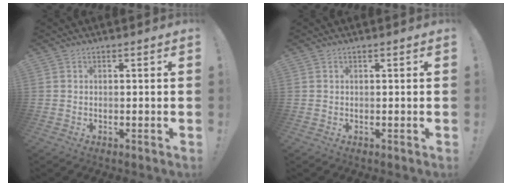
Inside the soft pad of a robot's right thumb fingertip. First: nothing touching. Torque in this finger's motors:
{"motor_torque": [-0.22, 0.24, 0.18, -0.05, 0.03]}